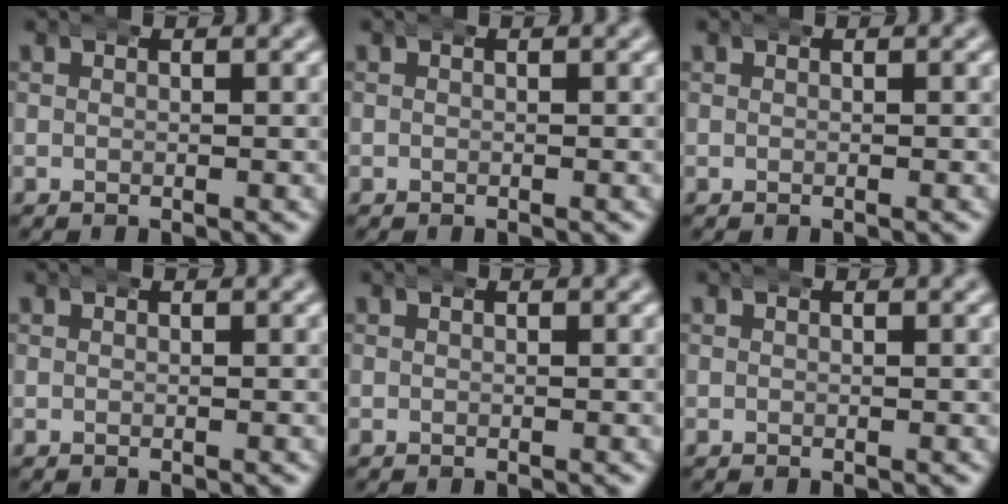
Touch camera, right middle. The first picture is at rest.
{"total": 0.0}
{"total": 0.0}
{"total": 0.0}
{"total": 0.0}
{"total": 0.0}